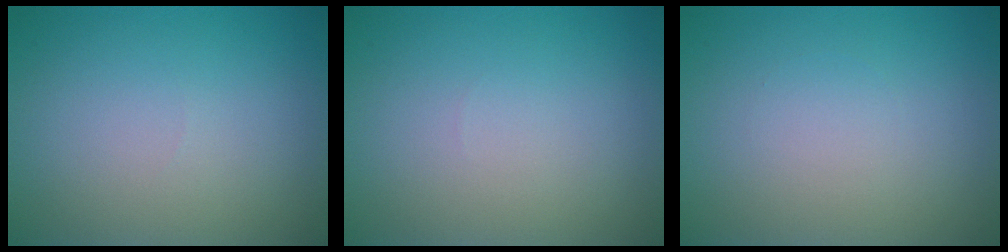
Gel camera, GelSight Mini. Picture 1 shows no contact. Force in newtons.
{"total": 0.0}
{"total": 0.0}